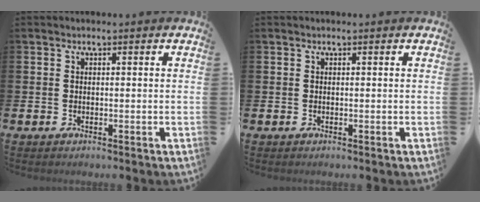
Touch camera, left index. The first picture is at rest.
{"total": 0.0}